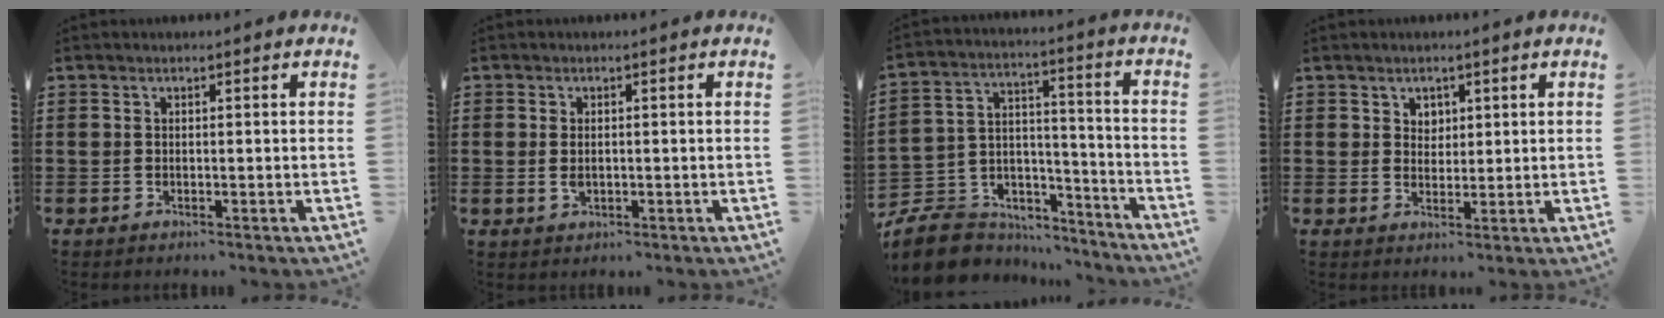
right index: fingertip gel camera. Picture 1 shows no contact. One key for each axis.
{"total": 1.7, "fx": 0.0, "fy": 1.0, "fz": 1.4, "tx": -0.037, "ty": 0.002, "tz": -0.003}
{"total": 7.9, "fx": -6.4, "fy": 4.4, "fz": 1.4, "tx": -0.046, "ty": 0.011, "tz": -0.122}
{"total": 2.3, "fx": 1.4, "fy": 1.7, "fz": 0.4, "tx": -0.014, "ty": 0.009, "tz": 0.025}